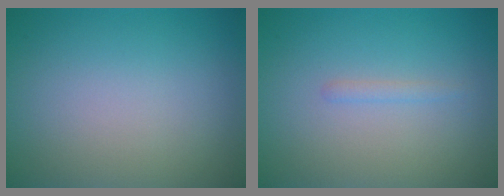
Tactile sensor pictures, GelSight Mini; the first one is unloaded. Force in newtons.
{"total": 0.7, "press": 0.7, "slide": 0.1}